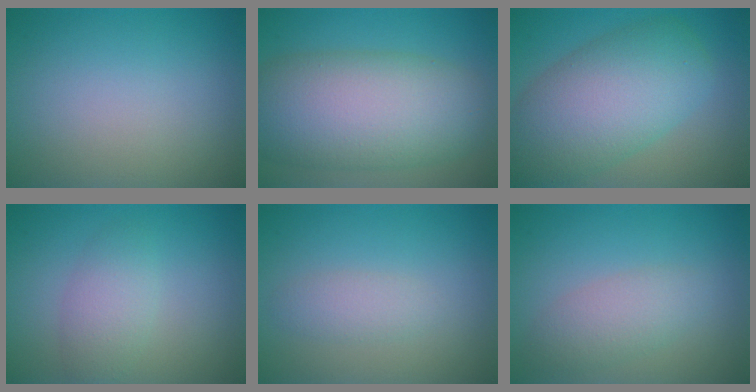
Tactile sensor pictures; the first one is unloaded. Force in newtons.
{"total": 10.9, "press": 10.9, "slide": 0.3}
{"total": 9.5, "press": 9.5, "slide": 0.1}
{"total": 2.7, "press": 2.7, "slide": 0.1}
{"total": 1.6, "press": 1.6, "slide": 0.0}
{"total": 2.8, "press": 2.8, "slide": 0.0}